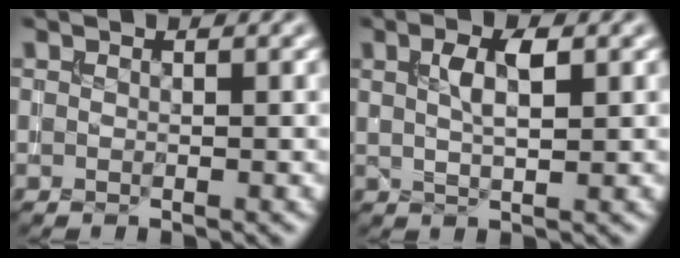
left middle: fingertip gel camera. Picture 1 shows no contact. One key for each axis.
{"total": 2.8, "fx": 0.9, "fy": 0.9, "fz": 2.5, "tx": -0.045, "ty": 0.004, "tz": 0.019}